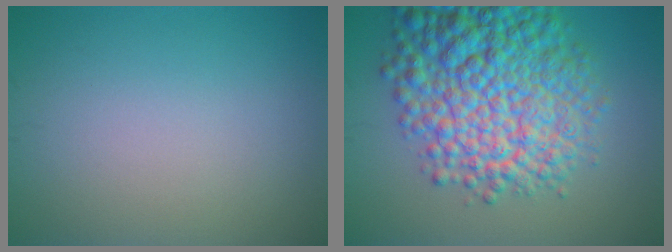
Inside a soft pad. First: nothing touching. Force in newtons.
{"total": 11.7, "press": 11.7, "slide": 0.4}